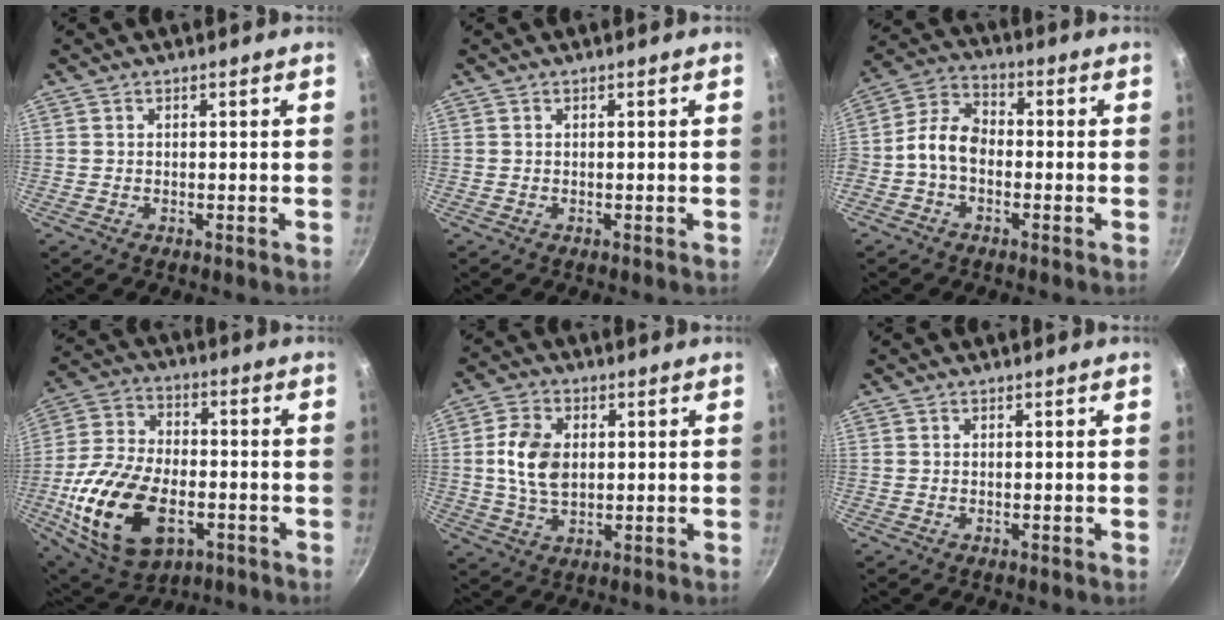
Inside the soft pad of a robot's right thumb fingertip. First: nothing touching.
{"total": 0.0}
{"total": 8.2, "force": [-1.8, 5.7, 5.7], "torque": [-0.098, 0.036, -0.052]}
{"total": 21.6, "force": [-6.3, 12.7, 16.2], "torque": [-0.313, 0.020, -0.105]}
{"total": 9.1, "force": [1.1, 6.0, 6.8], "torque": [-0.119, 0.002, 0.020]}
{"total": 0.0}